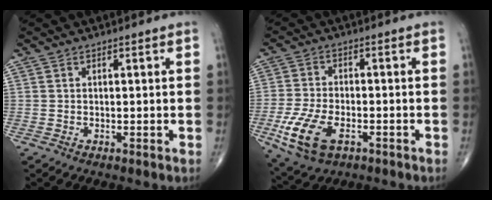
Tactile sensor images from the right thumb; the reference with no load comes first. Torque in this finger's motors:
{"motor_torque": [0.11, -0.09, 0.92, -0.23, 0.32]}